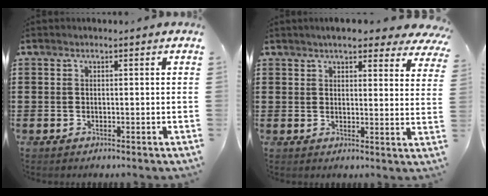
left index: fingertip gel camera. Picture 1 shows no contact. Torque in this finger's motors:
{"motor_torque": [1.49, -0.65, 0.38, 0.14]}